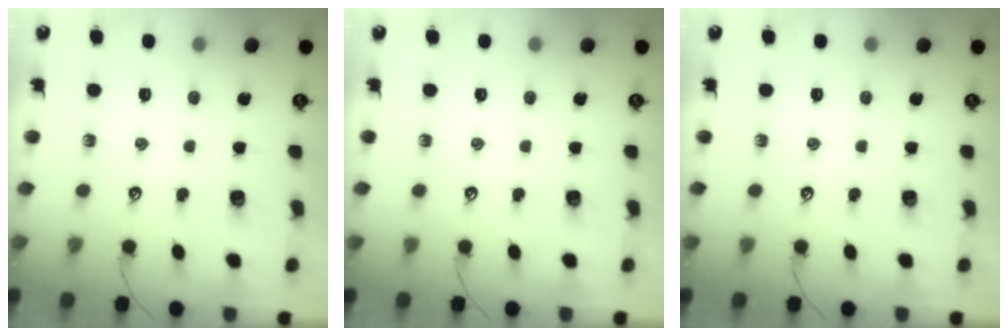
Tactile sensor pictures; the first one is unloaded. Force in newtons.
{"total": 0.0}
{"total": 0.0}